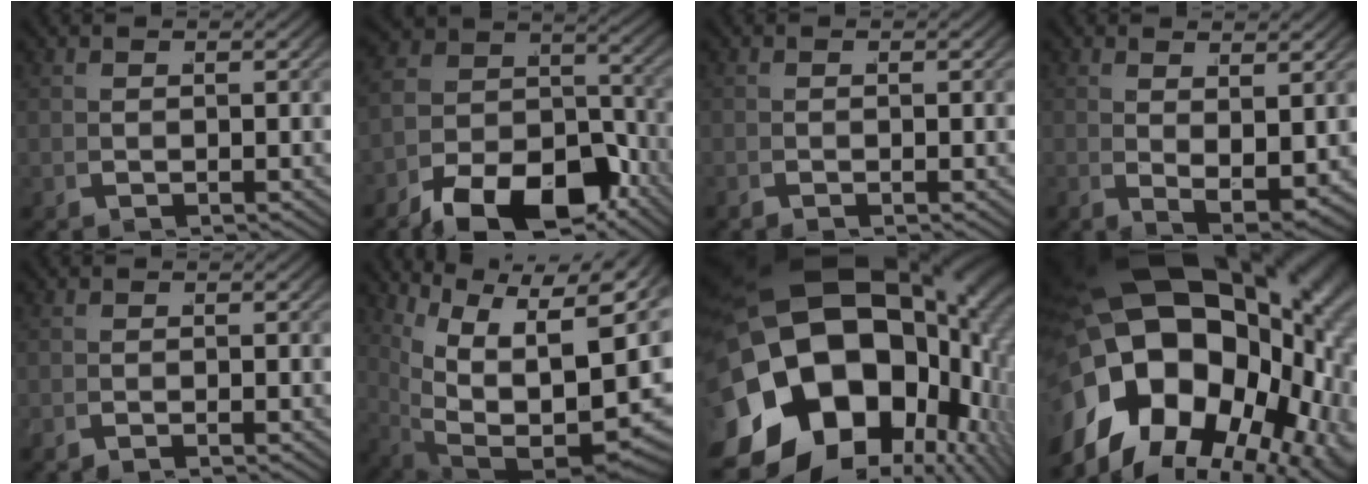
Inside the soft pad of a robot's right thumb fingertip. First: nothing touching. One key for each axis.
{"total": 9.4, "fx": -4.7, "fy": 5.1, "fz": 6.3, "tx": -0.078, "ty": -0.021, "tz": -0.072}
{"total": 0.5, "fx": -0.5, "fy": -0.1, "fz": 0.1, "tx": 0.002, "ty": 0.001, "tz": -0.013}
{"total": 3.4, "fx": 0.8, "fy": 1.4, "fz": 3.0, "tx": -0.052, "ty": -0.008, "tz": 0.017}
{"total": 0.8, "fx": -0.8, "fy": 0.1, "fz": -0.1, "tx": 0.012, "ty": 0.002, "tz": -0.022}
{"total": 20.4, "fx": 0.2, "fy": 13.0, "fz": 15.6, "tx": -0.285, "ty": -0.065, "tz": 0.035}
{"total": 31.3, "fx": 0.4, "fy": 22.1, "fz": 22.1, "tx": -0.385, "ty": -0.036, "tz": 0.001}
{"total": 27.8, "fx": 0.6, "fy": 19.2, "fz": 20.2, "tx": -0.346, "ty": -0.027, "tz": 0.004}